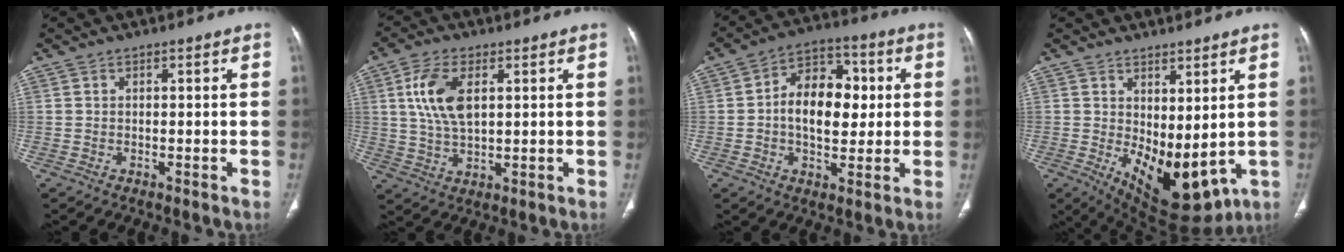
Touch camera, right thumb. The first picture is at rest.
{"total": 9.5, "force": [2.6, 4.9, 7.7], "torque": [-0.158, -0.005, 0.051]}
{"total": 13.1, "force": [0.8, 8.5, 9.9], "torque": [-0.123, 0.019, 0.005]}
{"total": 13.0, "force": [0.1, 6.7, 11.1], "torque": [-0.152, -0.024, 0.031]}